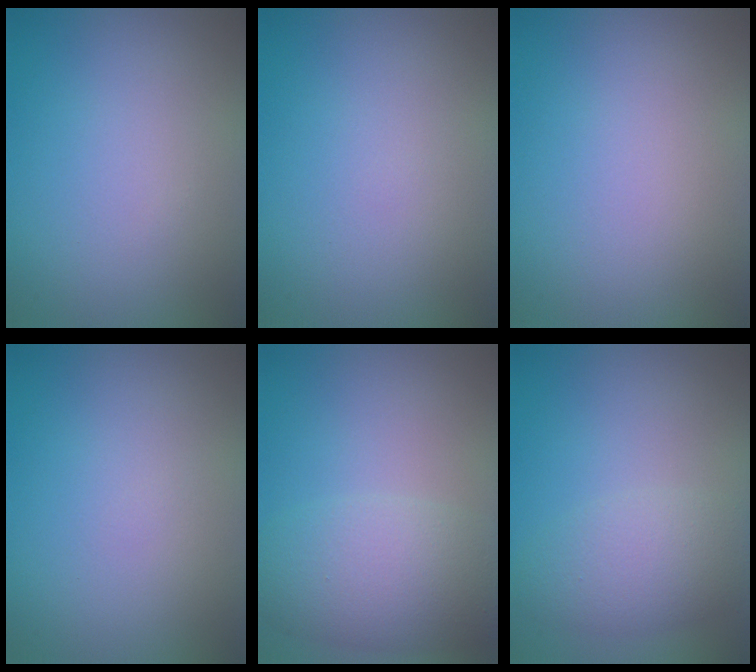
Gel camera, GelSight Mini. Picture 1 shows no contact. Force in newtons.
{"total": 0.0}
{"total": 0.0}
{"total": 0.0}
{"total": 5.6, "press": 5.6, "slide": 0.5}
{"total": 3.7, "press": 3.7, "slide": 0.1}